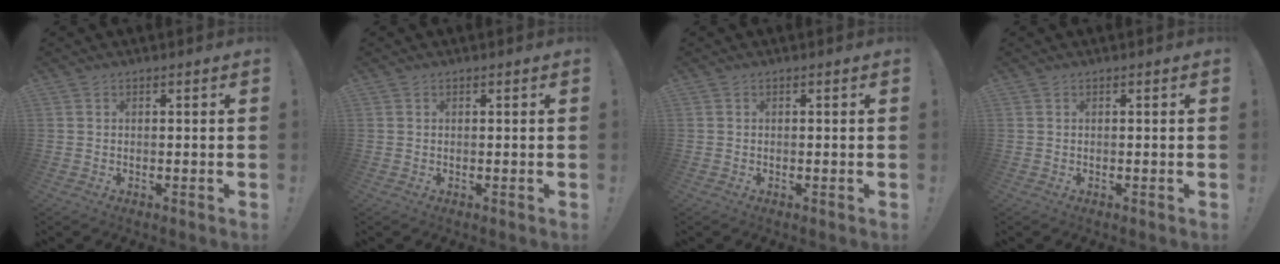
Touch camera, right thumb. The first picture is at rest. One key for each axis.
{"total": 0.0}
{"total": 0.0}
{"total": 0.0}